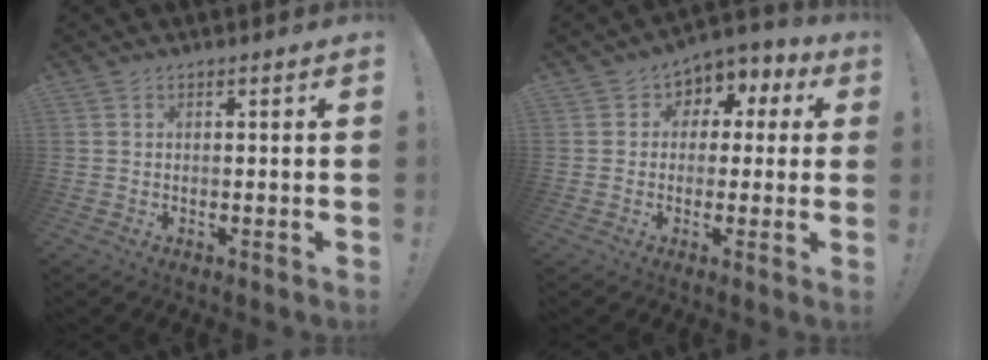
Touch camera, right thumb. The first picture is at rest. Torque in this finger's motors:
{"motor_torque": [0.05, 0.05, 0.00, 0.05, 0.14]}